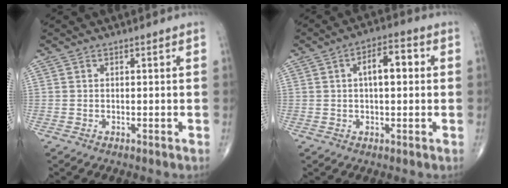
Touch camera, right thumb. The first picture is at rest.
{"total": 7.2, "force": [1.2, 3.3, 6.3], "torque": [-0.089, 0.018, 0.013]}